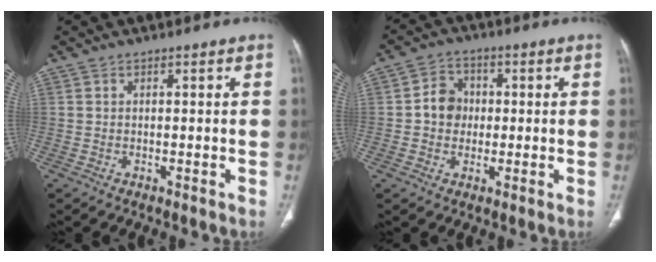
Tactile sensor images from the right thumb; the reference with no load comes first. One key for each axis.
{"total": 6.1, "fx": 0.0, "fy": 5.4, "fz": 2.8, "tx": -0.022, "ty": 0.012, "tz": -0.008}